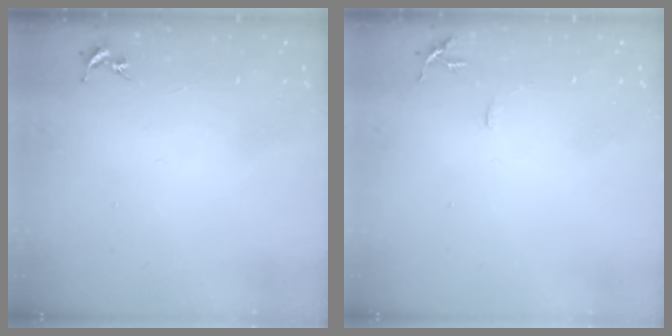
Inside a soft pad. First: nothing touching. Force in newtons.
{"total": 6.0, "press": 5.9, "slide": 0.7}